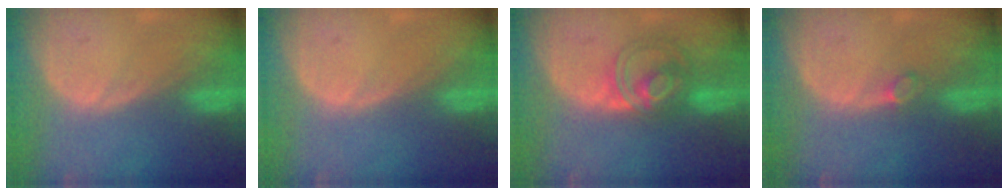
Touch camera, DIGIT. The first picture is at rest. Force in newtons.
{"total": 0.0}
{"total": 5.9, "press": 5.9, "slide": 0.9}
{"total": 1.4, "press": 1.4, "slide": 0.2}